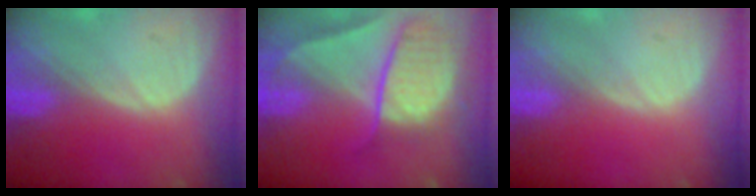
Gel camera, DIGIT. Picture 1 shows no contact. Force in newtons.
{"total": 10.4, "press": 8.8, "slide": 5.6}
{"total": 0.0}